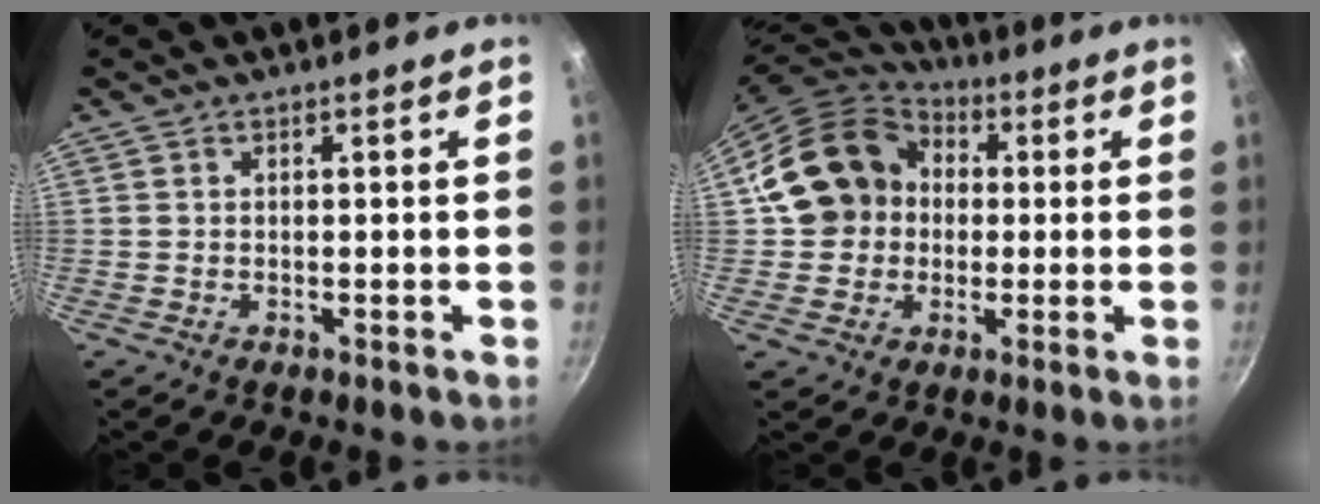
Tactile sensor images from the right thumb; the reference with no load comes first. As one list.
[{"total": 16.4, "force": [1.5, 14.2, 8.1], "torque": [-0.125, 0.041, 0.016]}]